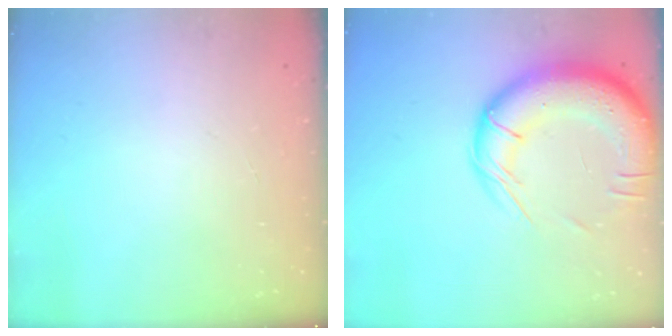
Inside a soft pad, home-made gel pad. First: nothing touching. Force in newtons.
{"total": 21.5, "press": 20.8, "slide": 5.3}